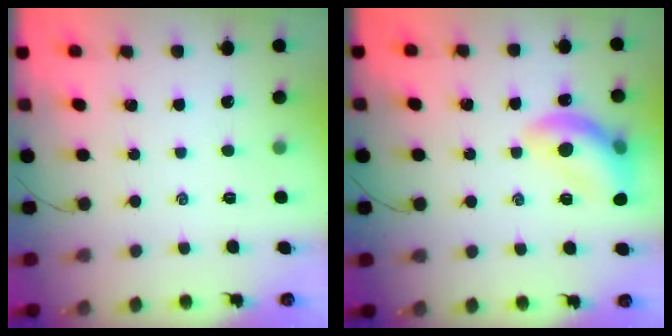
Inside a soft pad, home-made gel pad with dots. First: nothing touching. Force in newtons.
{"total": 13.6, "press": 13.5, "slide": 1.8}